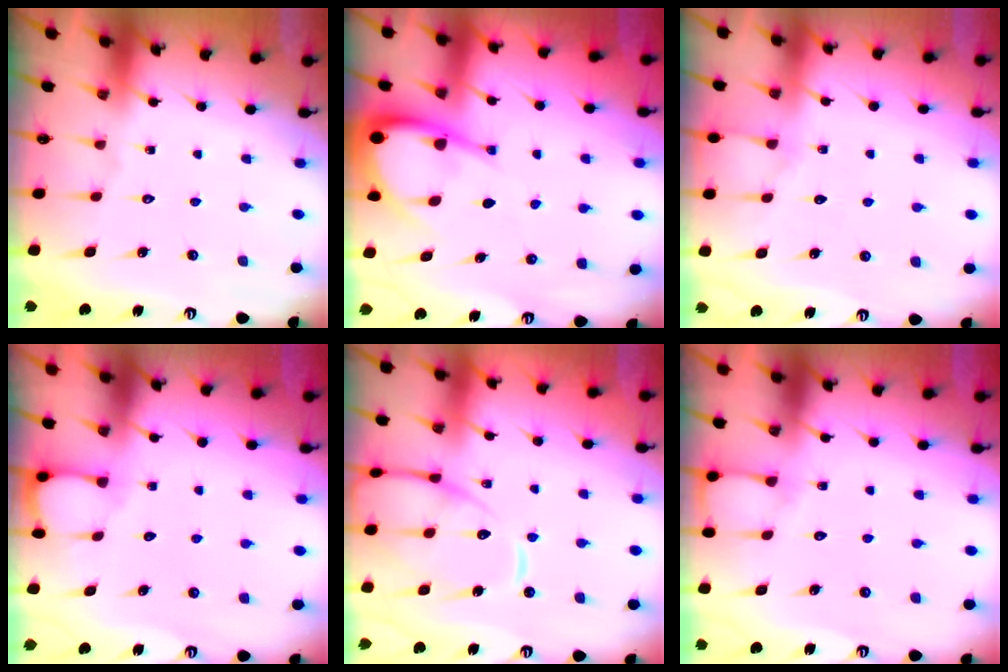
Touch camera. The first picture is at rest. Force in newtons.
{"total": 8.7, "press": 8.7, "slide": 1.0}
{"total": 7.7, "press": 7.6, "slide": 0.8}
{"total": 2.7, "press": 2.7, "slide": 0.3}
{"total": 15.1, "press": 15.0, "slide": 1.4}
{"total": 3.1, "press": 3.1, "slide": 0.4}